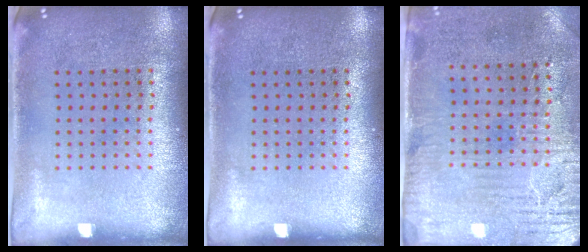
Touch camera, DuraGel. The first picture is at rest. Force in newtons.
{"total": 0.0}
{"total": 3.1, "press": 2.6, "slide": 1.8}